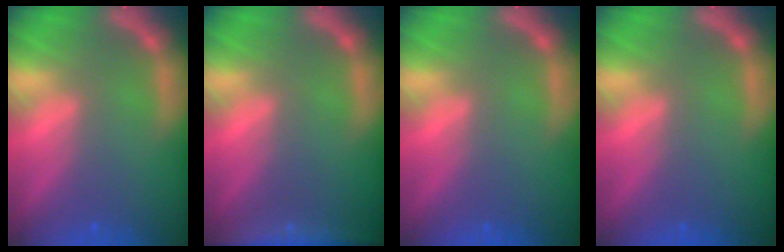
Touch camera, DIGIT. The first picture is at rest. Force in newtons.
{"total": 6.5}
{"total": 0.0}
{"total": 0.0}